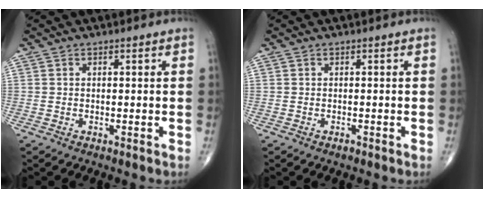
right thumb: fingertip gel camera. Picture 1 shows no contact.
{"total": 0.5, "force": [-0.4, 0.3, 0.2], "torque": [-0.001, 0.000, -0.008]}